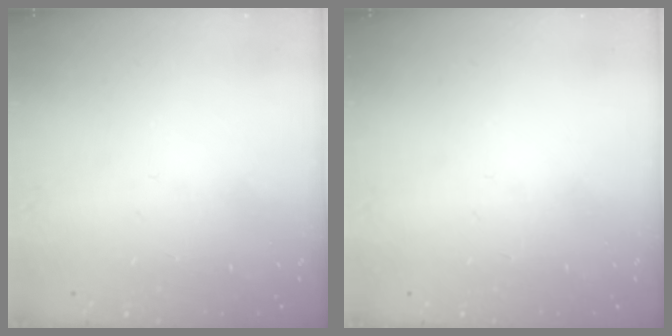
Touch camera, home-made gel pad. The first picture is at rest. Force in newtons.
{"total": 0.0}